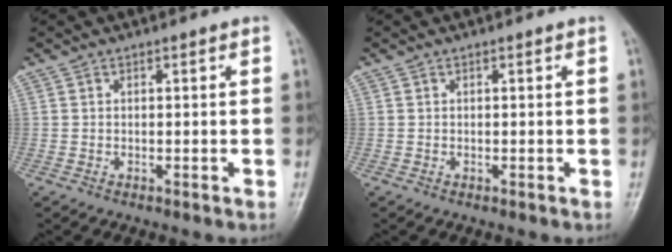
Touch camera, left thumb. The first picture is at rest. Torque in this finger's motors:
{"motor_torque": [-0.01, 0.00, -0.06, -0.04, 0.00]}